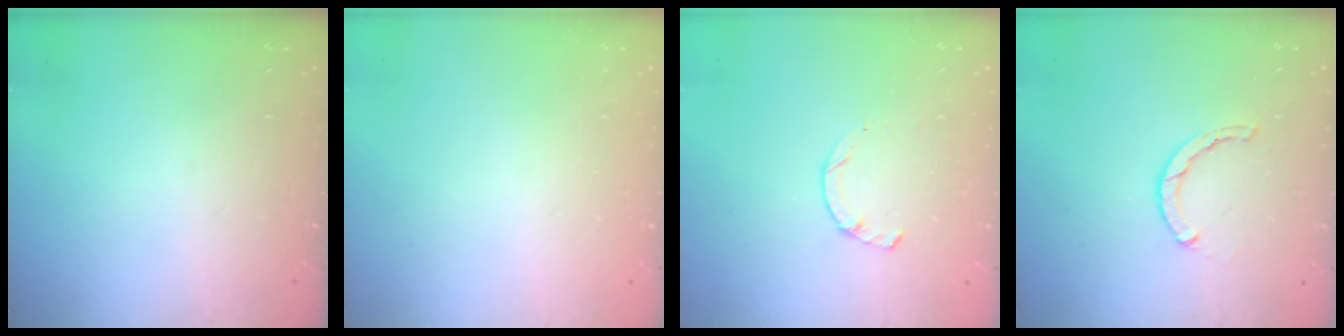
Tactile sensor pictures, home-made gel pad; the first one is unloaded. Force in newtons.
{"total": 2.6, "press": 2.6, "slide": 0.2}
{"total": 1.7, "press": 1.6, "slide": 0.4}
{"total": 1.7, "press": 1.6, "slide": 0.3}